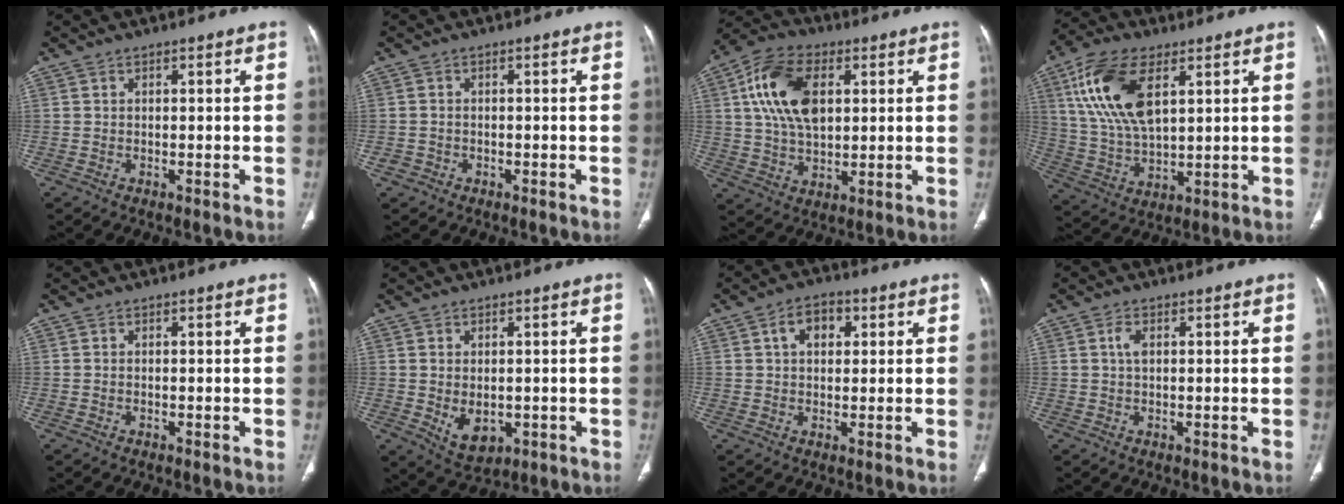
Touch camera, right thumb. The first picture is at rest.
{"total": 1.6, "force": [-0.7, 1.4, 0.3], "torque": [-0.003, 0.008, -0.013]}
{"total": 14.9, "force": [3.8, 9.1, 11.2], "torque": [-0.198, 0.004, 0.069]}
{"total": 16.1, "force": [6.1, 8.0, 12.5], "torque": [-0.244, -0.012, 0.122]}
{"total": 0.0}
{"total": 6.1, "force": [-0.9, 4.0, 4.4], "torque": [-0.058, -0.010, 0.002]}
{"total": 5.9, "force": [1.9, 4.0, 4.0], "torque": [-0.048, 0.007, 0.026]}
{"total": 2.1, "force": [0.5, 1.1, 1.7], "torque": [-0.034, 0.004, 0.010]}